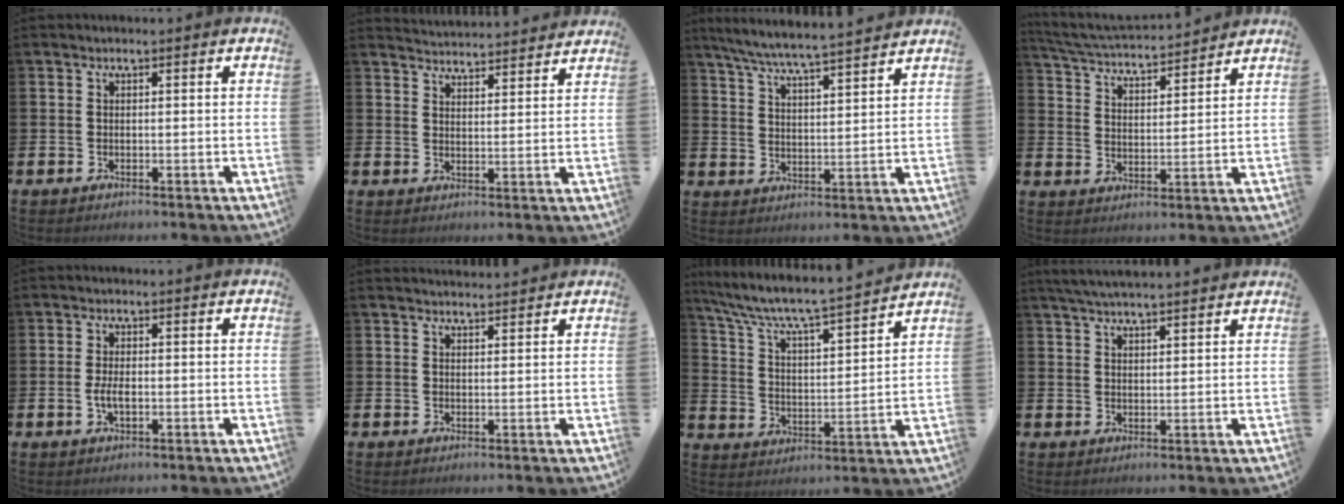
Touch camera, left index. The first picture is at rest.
{"total": 4.3, "force": [4.2, 0.2, -0.4], "torque": [-0.001, -0.033, 0.075]}
{"total": 6.7, "force": [6.4, -0.2, 1.9], "torque": [-0.060, -0.043, 0.112]}
{"total": 4.9, "force": [4.9, 0.4, 0.5], "torque": [-0.031, -0.041, 0.080]}
{"total": 2.5, "force": [-0.4, 1.1, 2.2], "torque": [-0.033, -0.002, -0.009]}
{"total": 2.1, "force": [2.1, 0.3, 0.0], "torque": [0.012, -0.015, 0.033]}
{"total": 7.2, "force": [6.6, 0.5, 2.8], "torque": [-0.085, -0.052, 0.106]}
{"total": 4.1, "force": [3.9, 0.2, 1.1], "torque": [-0.035, -0.008, 0.074]}